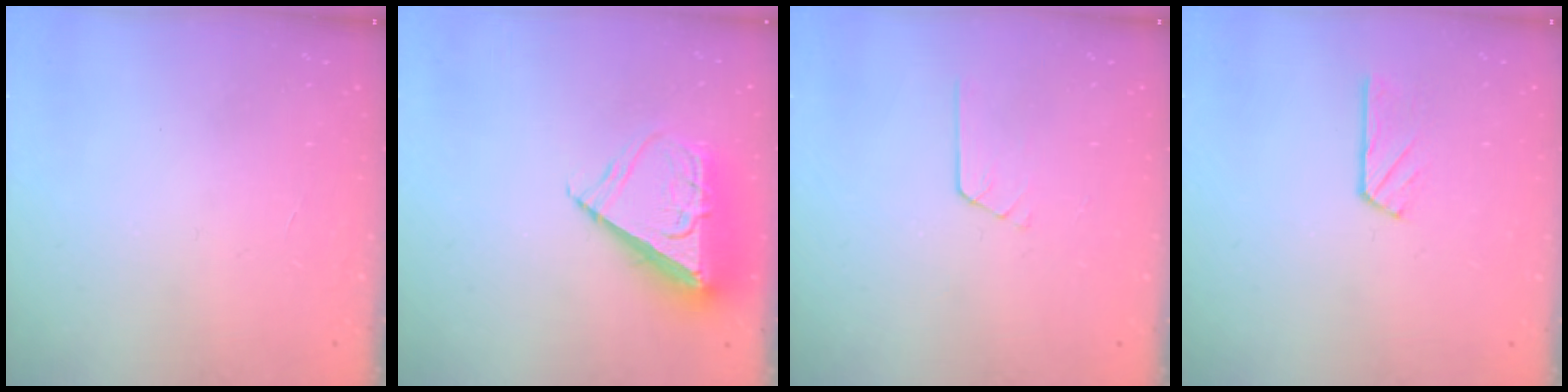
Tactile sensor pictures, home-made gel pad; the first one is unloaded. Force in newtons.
{"total": 10.0, "press": 10.0, "slide": 0.8}
{"total": 3.3, "press": 3.3, "slide": 0.3}
{"total": 3.8, "press": 3.7, "slide": 0.5}